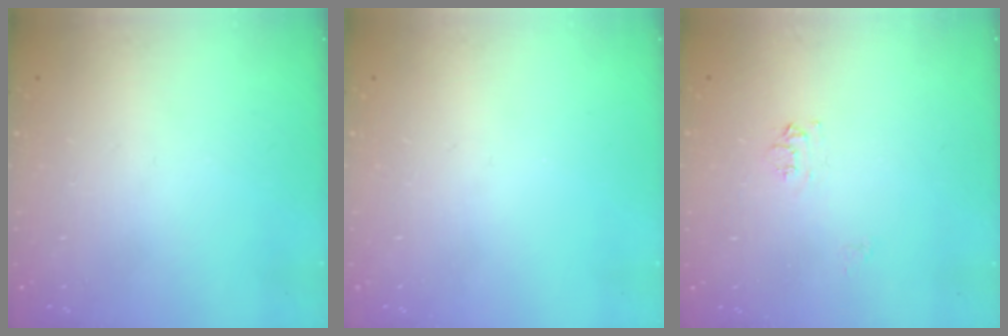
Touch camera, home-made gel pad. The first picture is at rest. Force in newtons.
{"total": 0.0}
{"total": 5.5, "press": 5.5, "slide": 0.7}